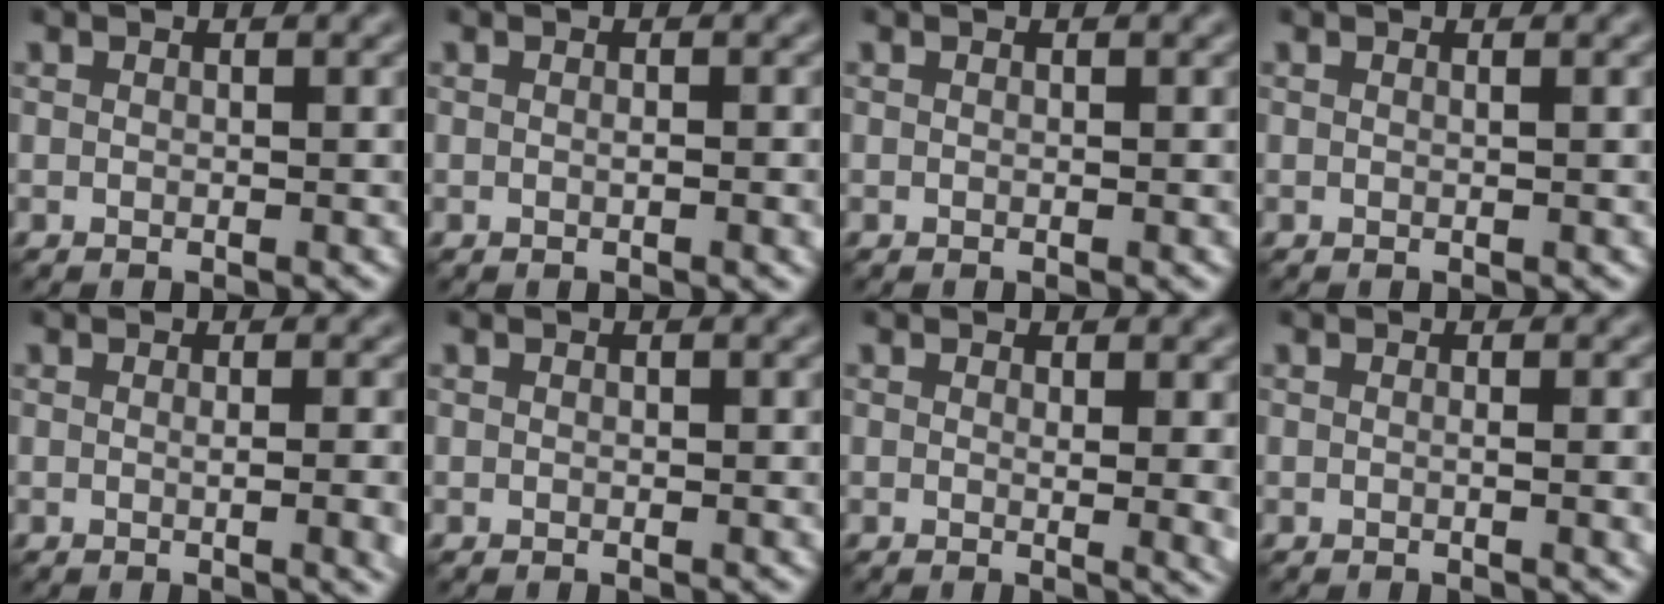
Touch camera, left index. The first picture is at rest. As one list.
[{"total": 1.2, "force": [-0.1, 0.2, 1.1], "torque": [-0.016, -0.002, -0.001]}, {"total": 0.0}, {"total": 0.5, "force": [0.1, 0.2, 0.5], "torque": [-0.001, 0.003, -0.001]}, {"total": 3.4, "force": [-0.2, 1.2, 3.2], "torque": [-0.022, 0.002, -0.001]}, {"total": 0.0}, {"total": 2.8, "force": [0.6, 0.9, 2.6], "torque": [-0.023, -0.005, 0.009]}, {"total": 2.4, "force": [-0.1, 0.8, 2.2], "torque": [-0.018, 0.000, -0.004]}]